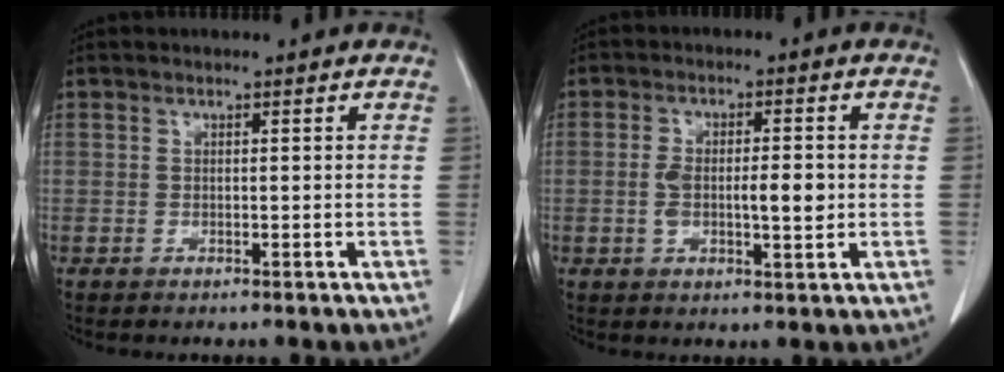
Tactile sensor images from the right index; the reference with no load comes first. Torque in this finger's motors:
{"motor_torque": [0.18, 0.03, 0.18, 0.08]}